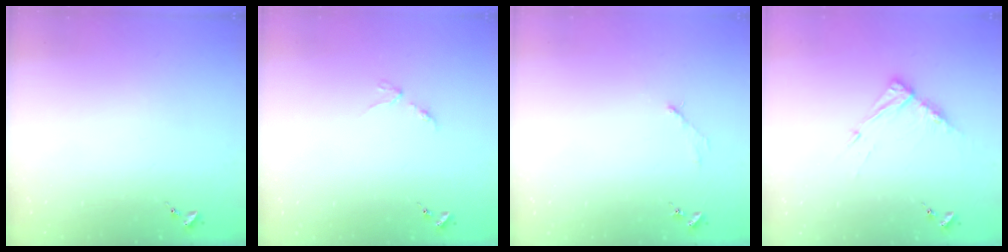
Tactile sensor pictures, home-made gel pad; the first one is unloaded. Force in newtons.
{"total": 2.8, "press": 2.8, "slide": 0.5}
{"total": 2.6, "press": 2.6, "slide": 0.3}
{"total": 9.4, "press": 9.4, "slide": 0.6}